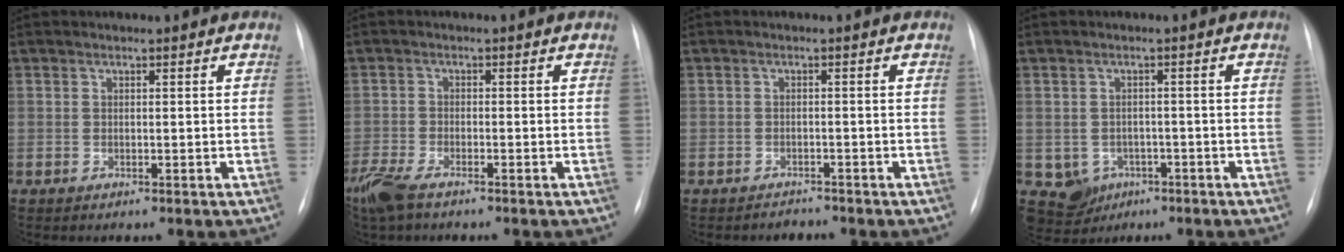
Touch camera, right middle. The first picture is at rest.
{"total": 5.5, "force": [-4.2, 1.5, 3.3], "torque": [-0.076, -0.014, -0.080]}
{"total": 1.6, "force": [-1.4, 0.6, -0.6], "torque": [0.009, -0.002, -0.023]}
{"total": 5.0, "force": [-1.9, 4.5, 0.8], "torque": [-0.016, 0.007, -0.020]}